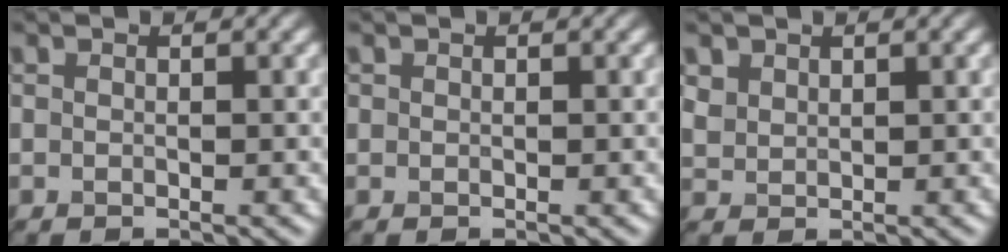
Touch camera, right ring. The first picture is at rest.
{"total": 0.7, "force": [-0.1, -0.4, -0.6], "torque": [-0.003, -0.004, 0.005]}
{"total": 1.3, "force": [0.7, -0.1, -1.0], "torque": [-0.007, 0.002, 0.044]}